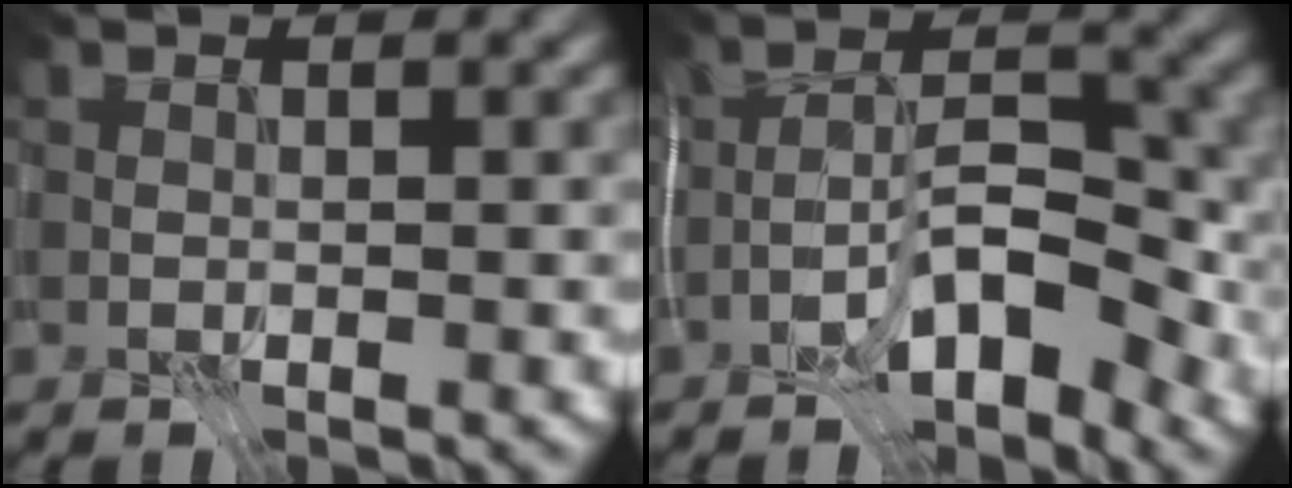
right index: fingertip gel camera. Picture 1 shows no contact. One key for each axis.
{"total": 6.2, "fx": -3.1, "fy": 2.5, "fz": 4.7, "tx": -0.069, "ty": 0.018, "tz": -0.062}